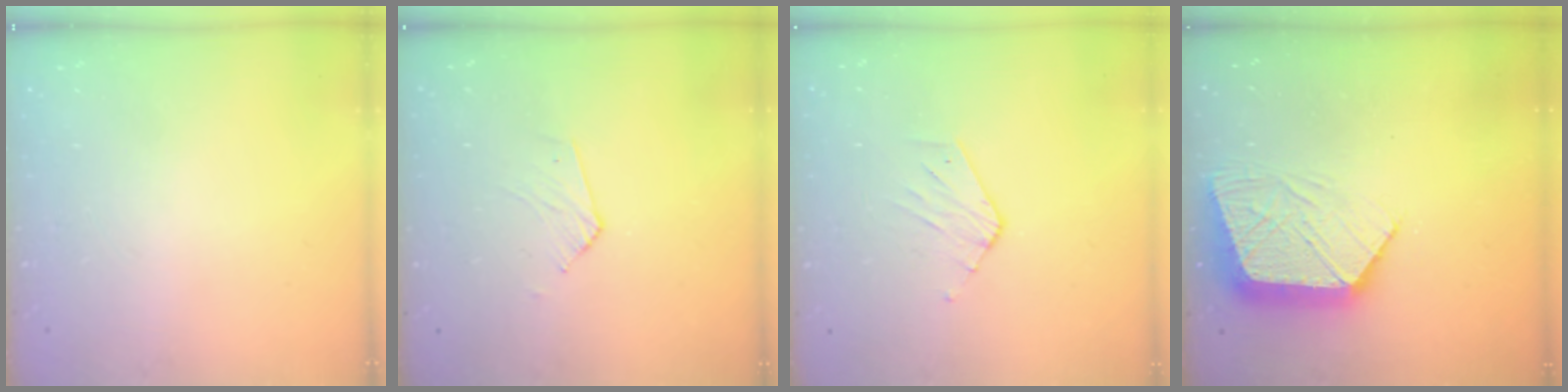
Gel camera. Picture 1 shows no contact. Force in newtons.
{"total": 2.6, "press": 2.6, "slide": 0.2}
{"total": 3.3, "press": 3.3, "slide": 0.2}
{"total": 11.9, "press": 11.8, "slide": 0.9}